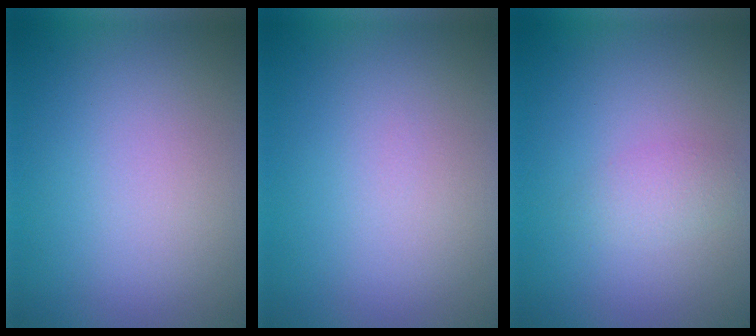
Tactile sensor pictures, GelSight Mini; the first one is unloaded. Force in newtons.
{"total": 0.0}
{"total": 1.5, "press": 1.5, "slide": 0.0}